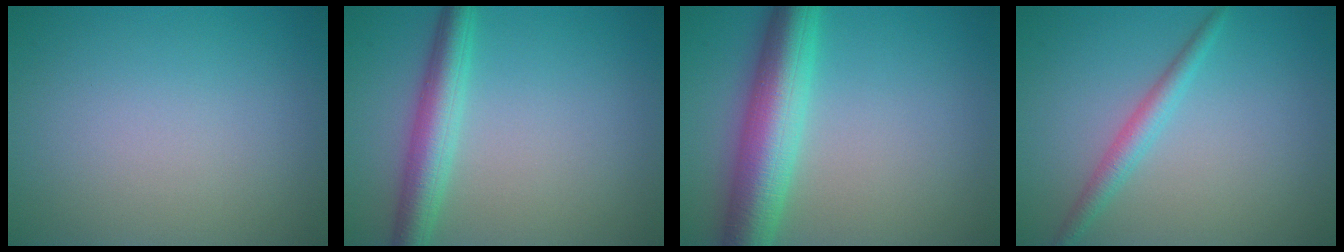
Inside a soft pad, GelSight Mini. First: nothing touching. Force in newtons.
{"total": 4.3, "press": 4.3, "slide": 0.1}
{"total": 7.5, "press": 7.5, "slide": 0.1}
{"total": 2.1, "press": 2.1, "slide": 0.0}